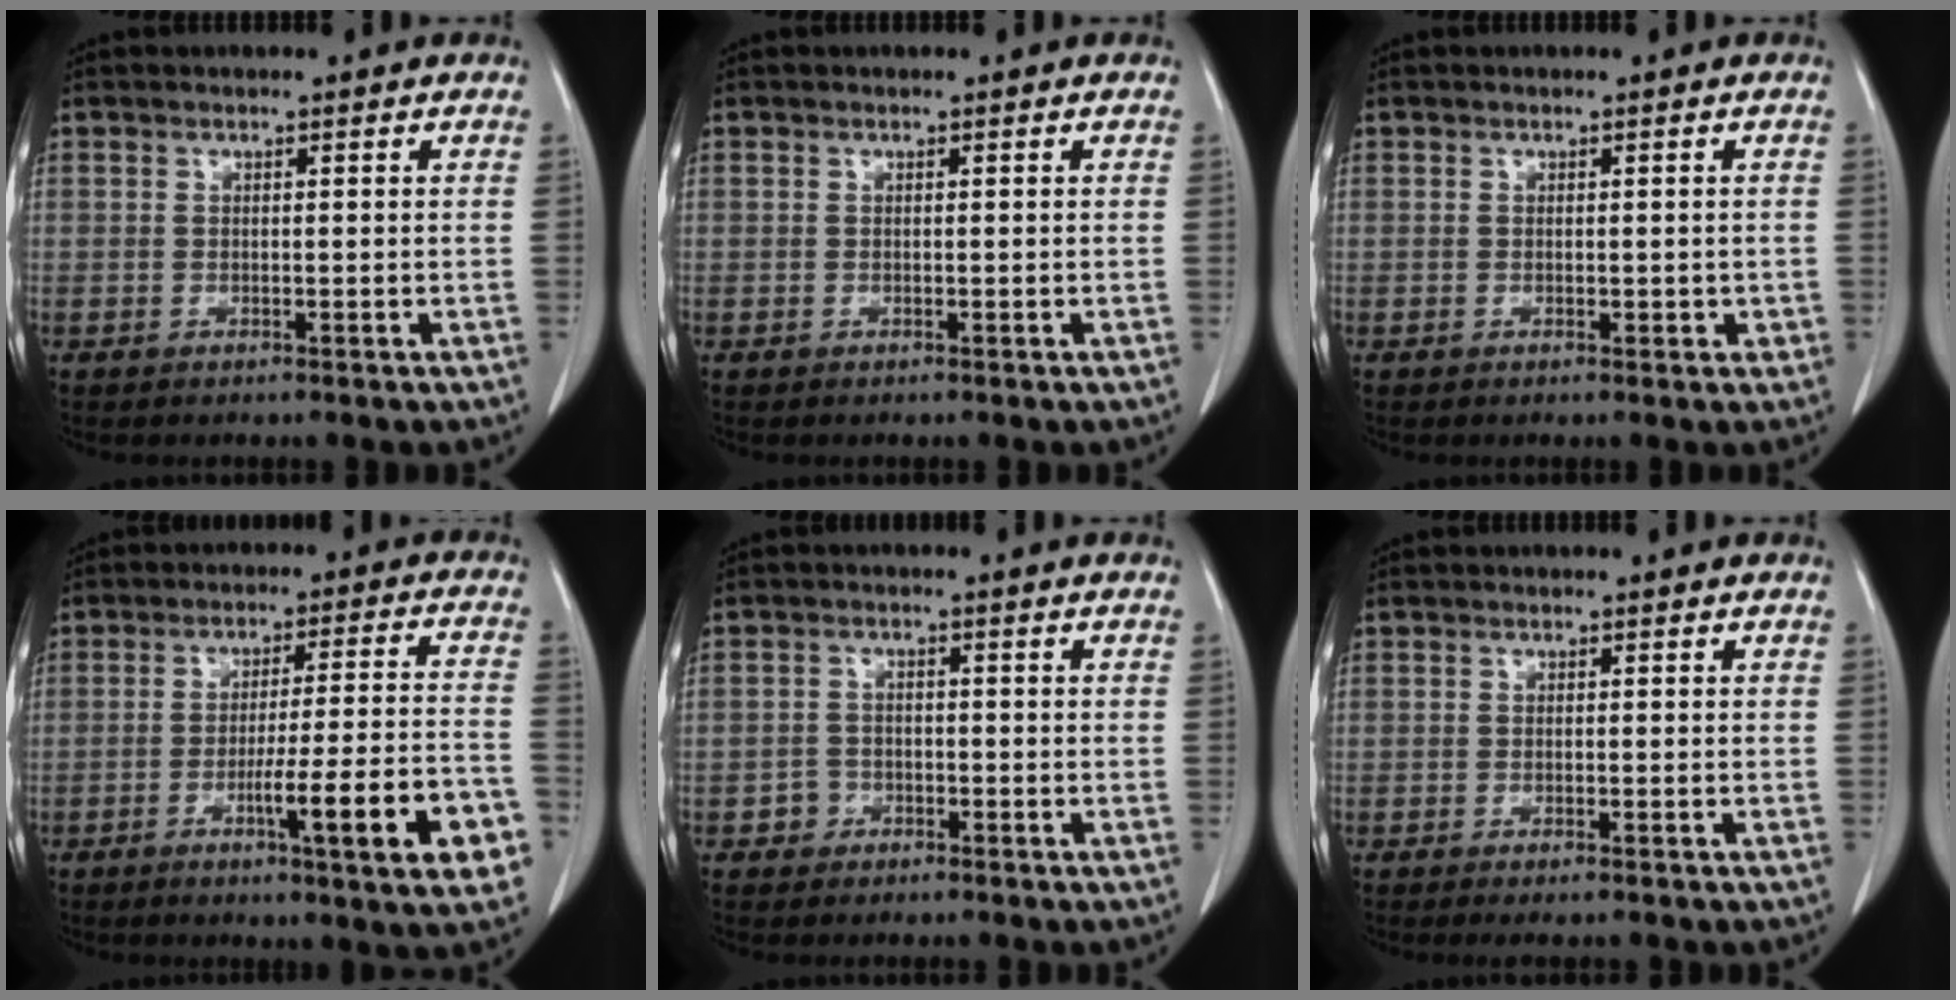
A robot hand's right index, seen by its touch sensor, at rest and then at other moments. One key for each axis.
{"total": 0.0}
{"total": 1.2, "fx": -0.1, "fy": 0.8, "fz": 0.9, "tx": -0.008, "ty": 0.001, "tz": 0.001}
{"total": 14.5, "fx": -5.9, "fy": 0.4, "fz": 13.2, "tx": -0.166, "ty": 0.000, "tz": -0.079}
{"total": 2.1, "fx": -1.3, "fy": 1.7, "fz": 0.1, "tx": 0.001, "ty": 0.010, "tz": -0.026}
{"total": 2.3, "fx": -1.9, "fy": 0.5, "fz": 1.2, "tx": -0.013, "ty": -0.005, "tz": -0.023}